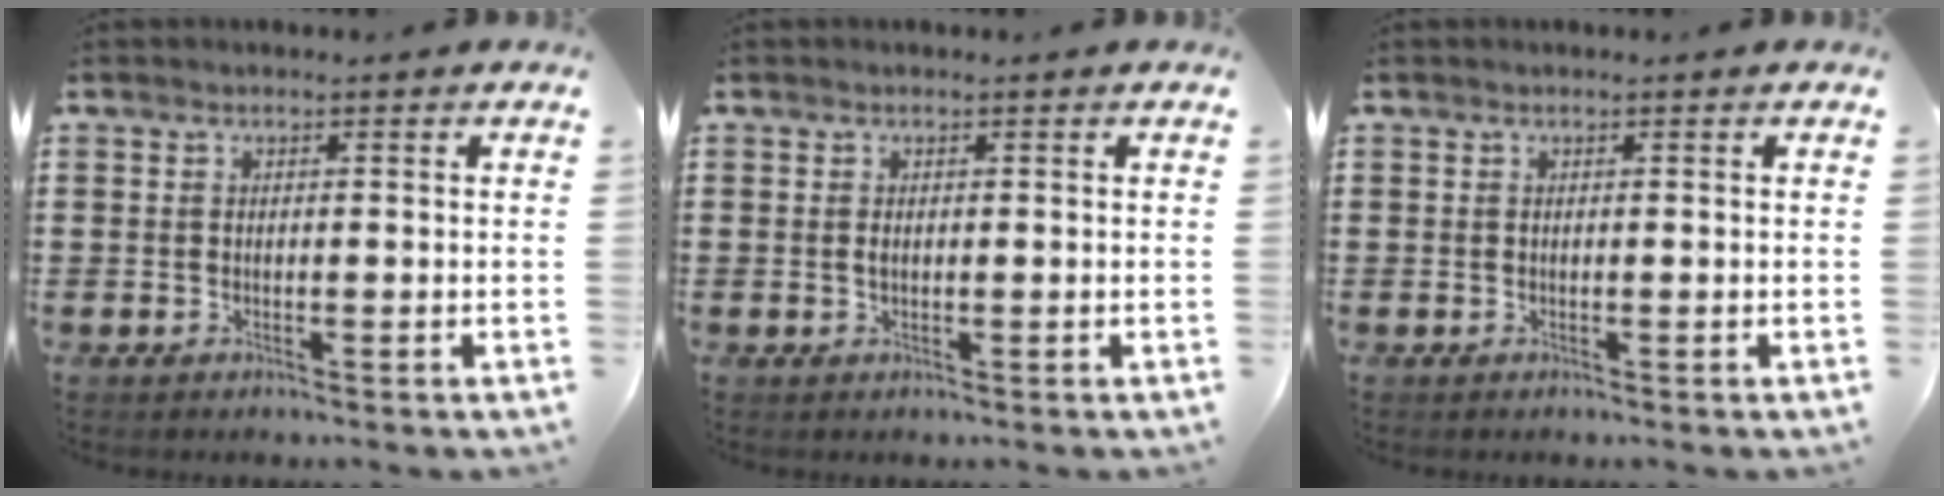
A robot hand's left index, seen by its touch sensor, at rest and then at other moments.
{"total": 0.9, "force": [0.1, 0.4, 0.8], "torque": [-0.018, 0.001, 0.002]}
{"total": 0.0}